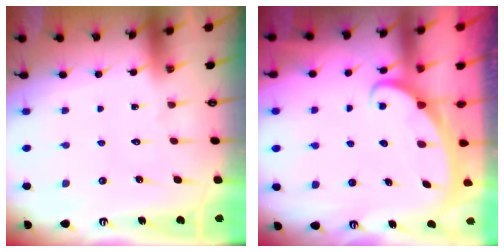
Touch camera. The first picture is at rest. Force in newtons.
{"total": 2.5, "press": 2.5, "slide": 0.4}